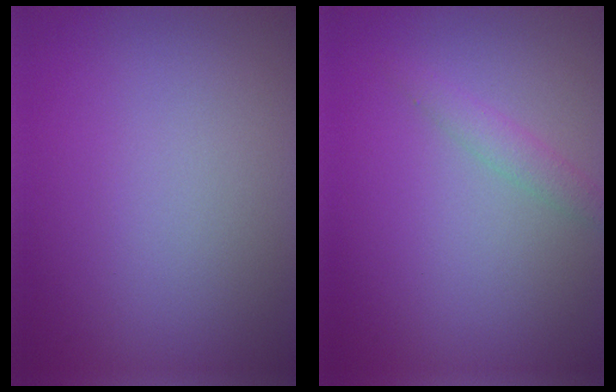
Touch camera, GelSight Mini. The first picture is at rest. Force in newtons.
{"total": 1.5, "press": 1.5, "slide": 0.0}